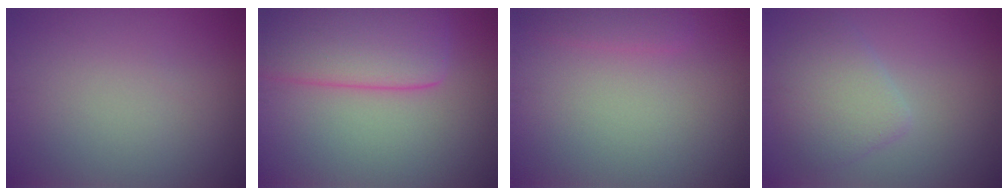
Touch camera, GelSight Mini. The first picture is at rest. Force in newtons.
{"total": 8.1, "press": 8.1, "slide": 0.3}
{"total": 1.4, "press": 1.4, "slide": 0.1}
{"total": 3.7, "press": 3.7, "slide": 0.2}